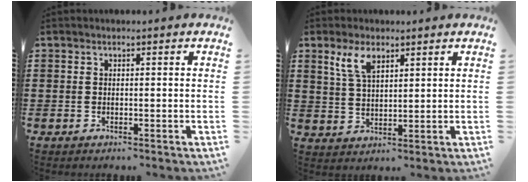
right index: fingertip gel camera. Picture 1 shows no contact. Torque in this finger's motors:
{"motor_torque": [0.60, 0.11, 0.41, 0.08]}